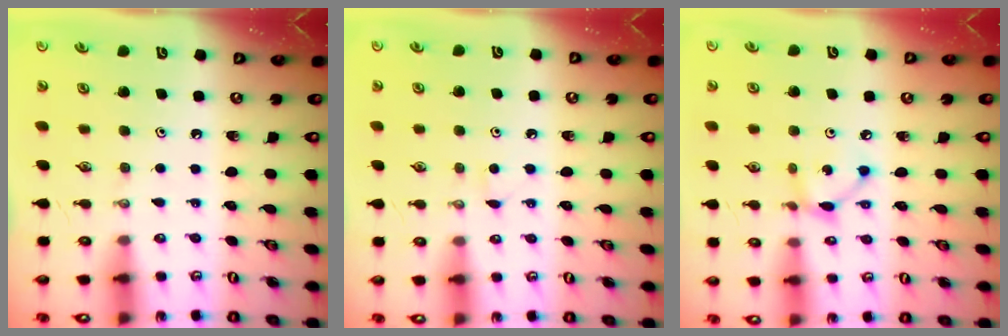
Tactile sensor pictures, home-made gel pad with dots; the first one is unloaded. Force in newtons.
{"total": 3.5, "press": 3.5, "slide": 0.3}
{"total": 5.1, "press": 5.1, "slide": 0.1}